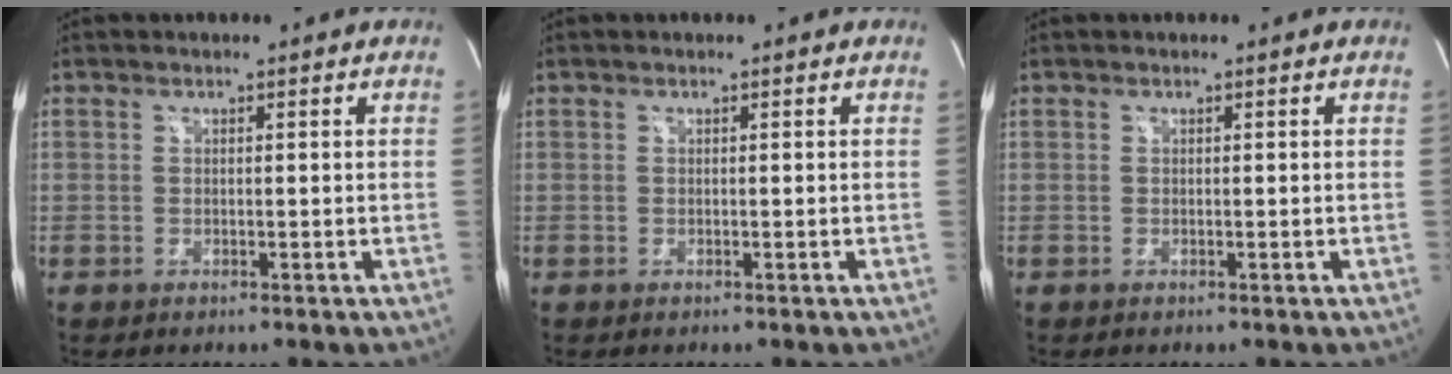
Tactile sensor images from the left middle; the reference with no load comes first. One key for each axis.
{"total": 0.0}
{"total": 0.0}